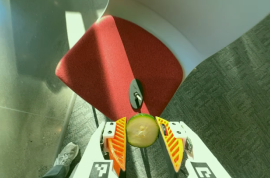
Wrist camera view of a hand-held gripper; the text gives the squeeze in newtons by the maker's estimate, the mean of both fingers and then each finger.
{"total": 5.7, "left": 5.7, "right": 5.7}